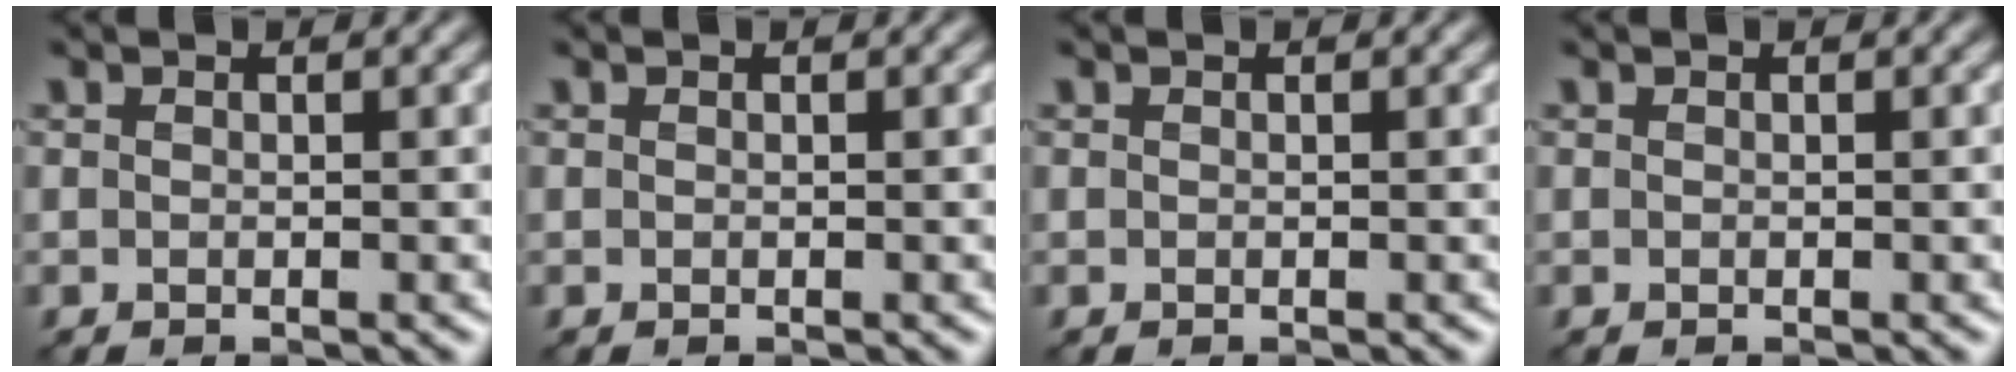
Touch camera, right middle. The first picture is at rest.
{"total": 0.0}
{"total": 0.0}
{"total": 0.0}